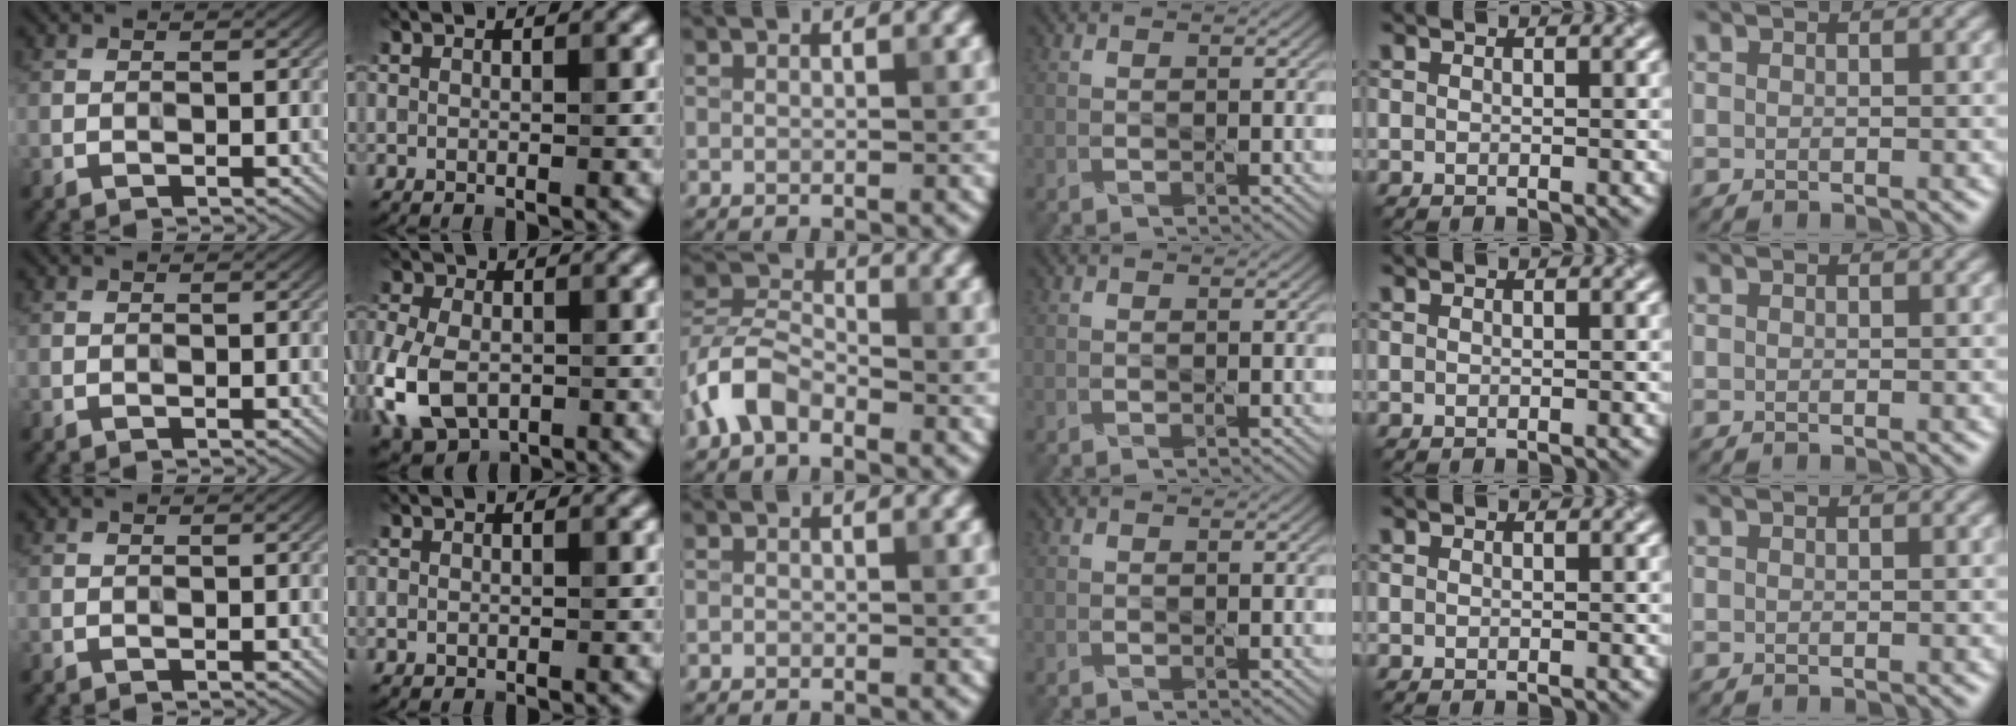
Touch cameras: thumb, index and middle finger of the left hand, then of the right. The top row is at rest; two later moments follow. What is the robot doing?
{"motion": "press", "object": "button"}